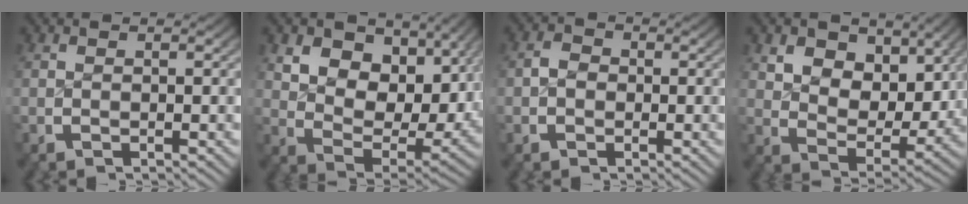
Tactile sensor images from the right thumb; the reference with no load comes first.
{"total": 10.4, "force": [2.3, 7.1, 7.3], "torque": [-0.135, -0.034, 0.046]}
{"total": 1.6, "force": [-0.4, 1.4, 0.7], "torque": [-0.012, -0.003, -0.011]}
{"total": 7.4, "force": [1.7, 5.2, 4.9], "torque": [-0.098, -0.037, 0.042]}